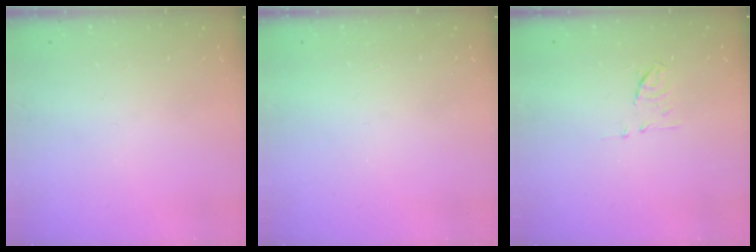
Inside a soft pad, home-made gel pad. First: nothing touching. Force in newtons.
{"total": 1.6, "press": 1.6, "slide": 0.1}
{"total": 5.8, "press": 5.7, "slide": 1.1}